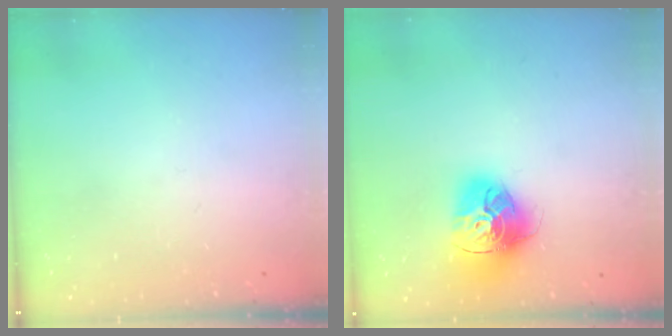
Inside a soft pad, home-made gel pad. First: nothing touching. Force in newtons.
{"total": 17.0, "press": 16.9, "slide": 1.7}